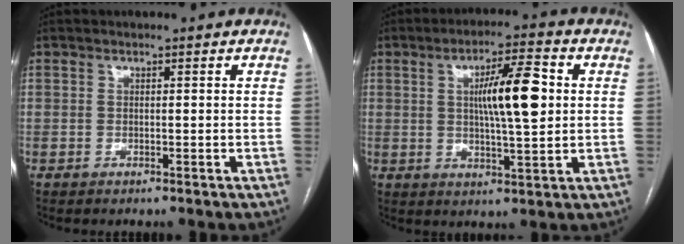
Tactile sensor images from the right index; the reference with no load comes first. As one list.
[{"total": 10.4, "force": [1.8, 1.6, 10.1], "torque": [-0.168, 0.010, 0.031]}]